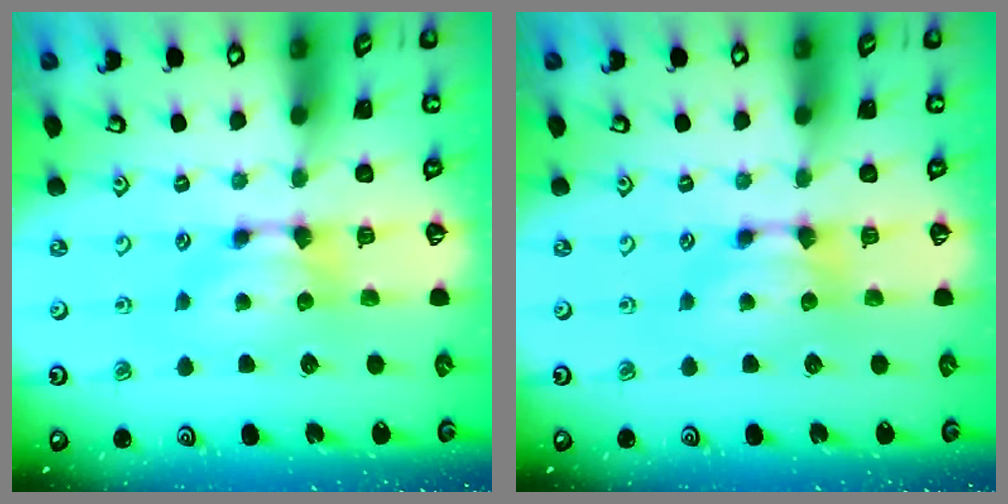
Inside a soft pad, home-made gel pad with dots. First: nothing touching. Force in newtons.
{"total": 0.0}